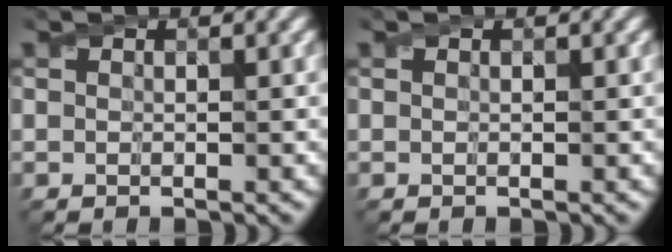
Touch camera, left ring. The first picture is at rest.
{"total": 0.0}